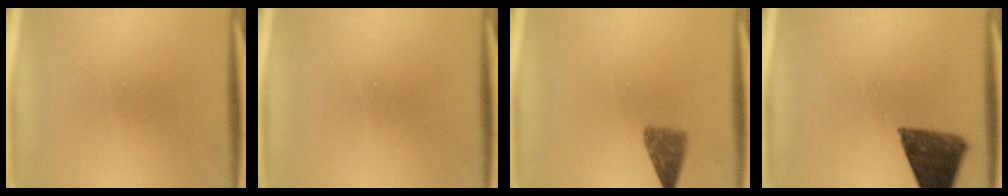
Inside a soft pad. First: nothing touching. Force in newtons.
{"total": 0.0}
{"total": 3.6}
{"total": 10.0}